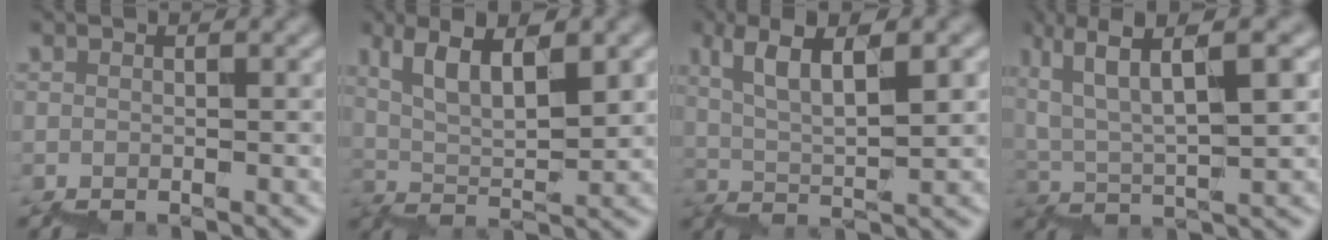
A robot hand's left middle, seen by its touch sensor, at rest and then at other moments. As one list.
[{"total": 5.5, "force": [4.1, 1.2, 3.4], "torque": [-0.050, 0.011, 0.085]}, {"total": 5.4, "force": [3.7, 1.0, 3.9], "torque": [-0.055, 0.015, 0.074]}, {"total": 7.0, "force": [4.4, 1.2, 5.2], "torque": [-0.076, 0.019, 0.085]}]